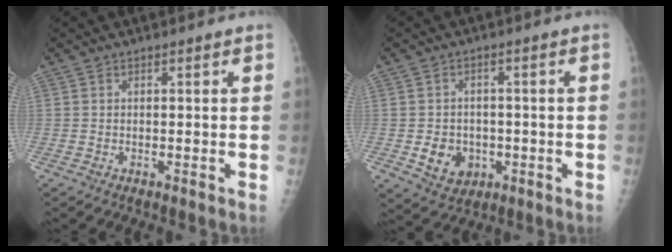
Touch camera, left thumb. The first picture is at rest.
{"total": 7.1, "force": [-1.7, 5.9, 3.5], "torque": [-0.030, 0.006, -0.017]}